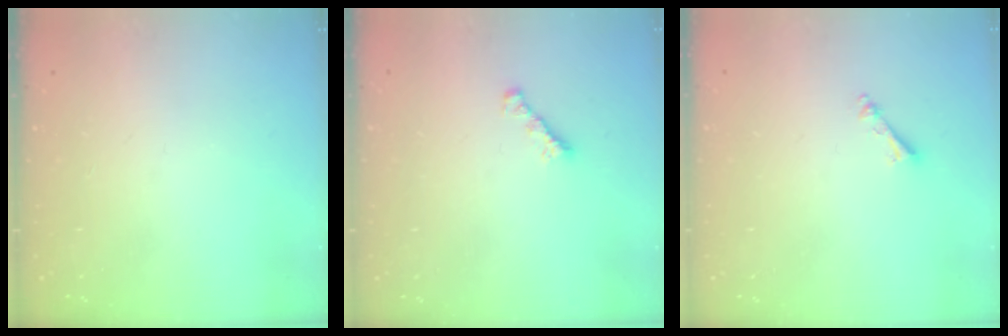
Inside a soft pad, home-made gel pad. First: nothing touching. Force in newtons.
{"total": 1.8, "press": 1.7, "slide": 0.6}
{"total": 2.5, "press": 2.5, "slide": 0.3}